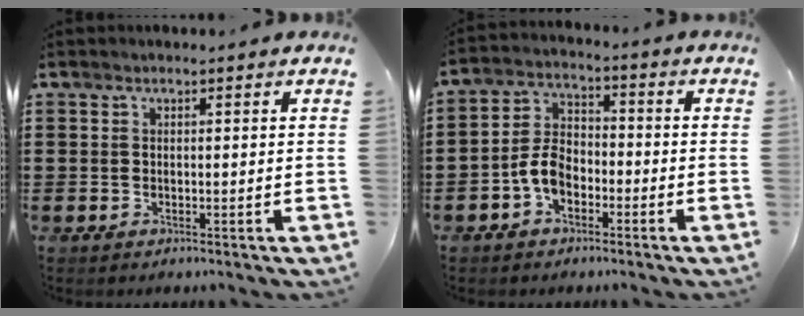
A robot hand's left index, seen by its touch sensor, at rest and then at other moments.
{"total": 5.8, "force": [-2.7, 3.6, 3.5], "torque": [-0.093, 0.006, -0.059]}